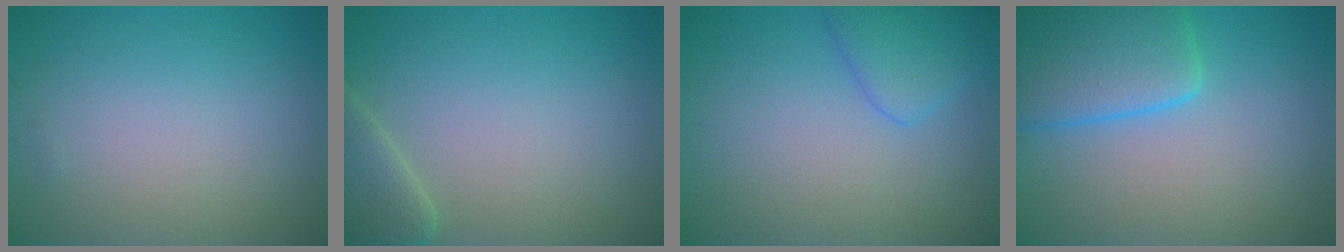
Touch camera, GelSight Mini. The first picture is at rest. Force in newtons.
{"total": 3.2, "press": 3.2, "slide": 0.3}
{"total": 2.9, "press": 2.9, "slide": 0.2}
{"total": 7.1, "press": 7.1, "slide": 0.4}